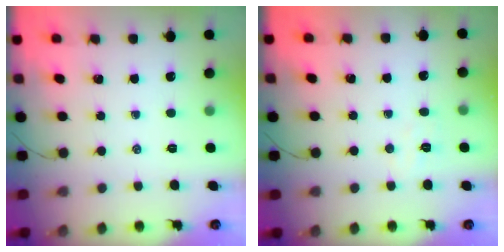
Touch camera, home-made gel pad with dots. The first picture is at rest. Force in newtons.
{"total": 3.2, "press": 3.1, "slide": 0.8}